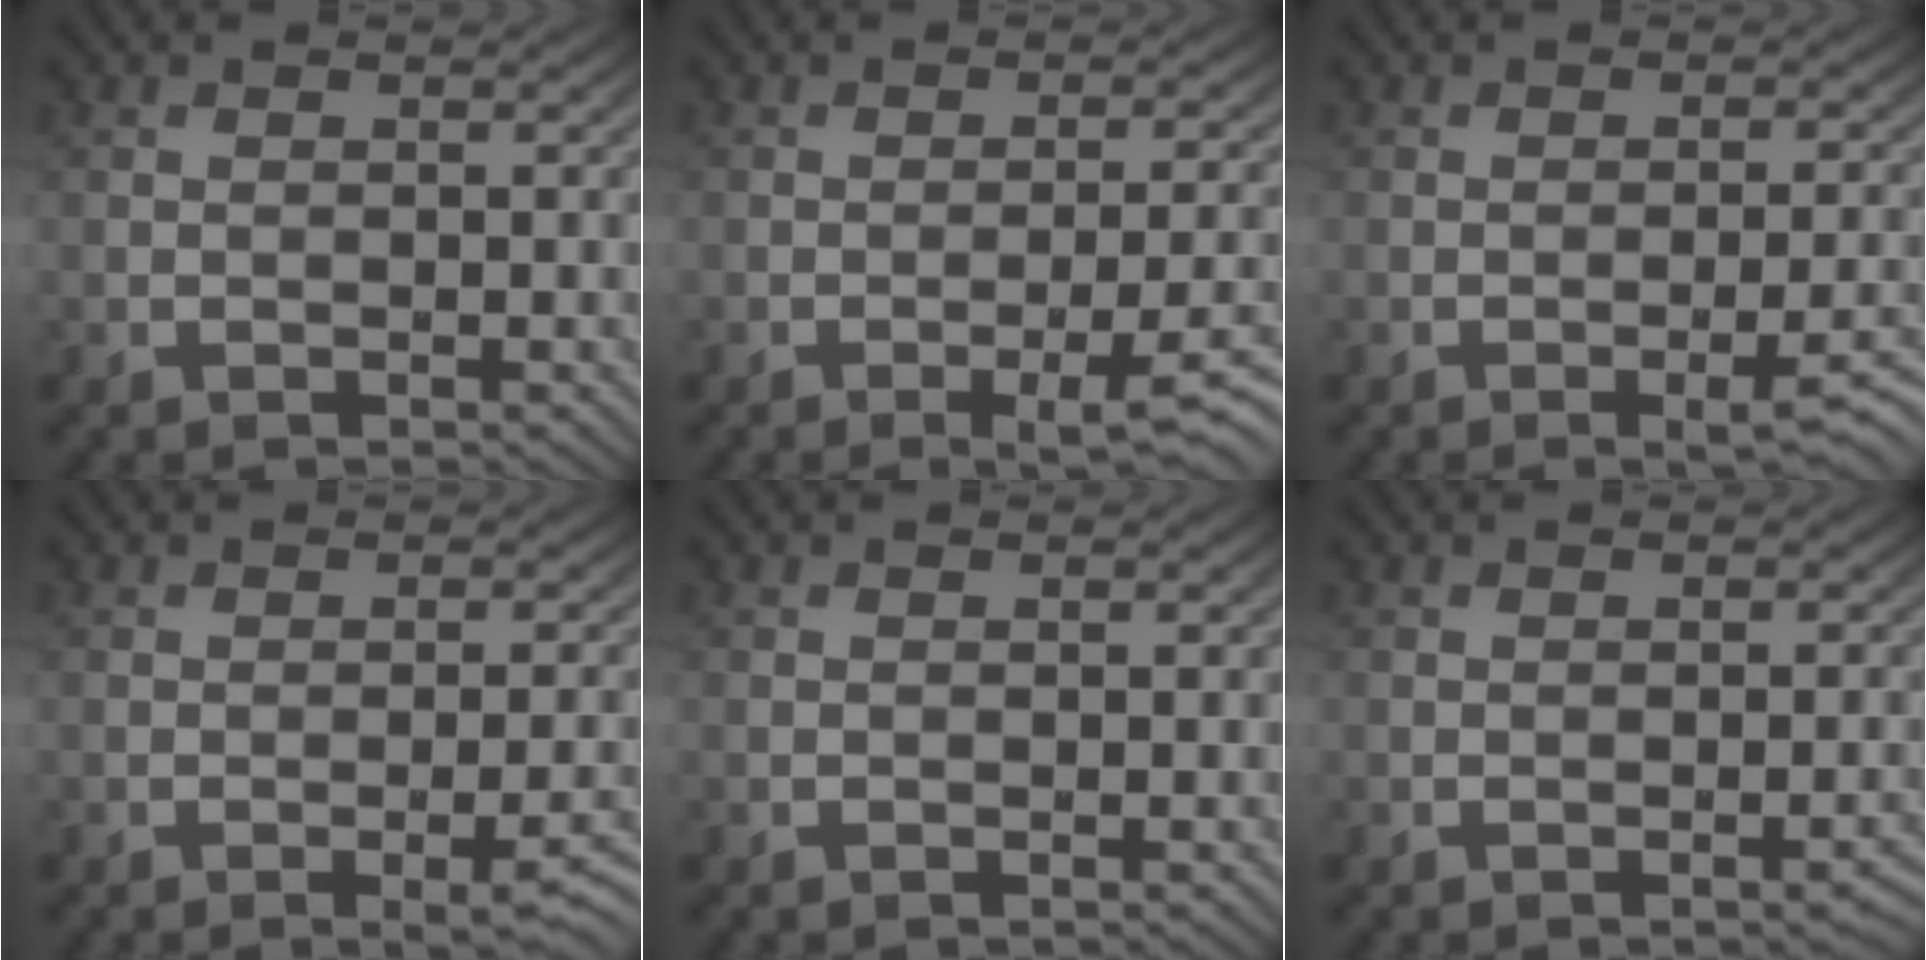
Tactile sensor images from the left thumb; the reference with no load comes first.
{"total": 5.3, "force": [-2.6, 0.9, 4.5], "torque": [-0.064, 0.001, -0.030]}
{"total": 3.9, "force": [-1.9, 0.7, 3.3], "torque": [-0.047, 0.003, -0.024]}
{"total": 3.8, "force": [-1.7, 1.0, 3.3], "torque": [-0.042, 0.001, -0.020]}
{"total": 0.0}
{"total": 1.0, "force": [-0.7, 0.1, 0.7], "torque": [-0.005, 0.002, -0.012]}